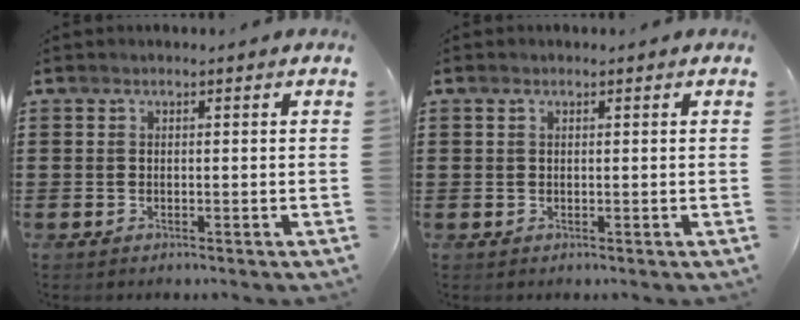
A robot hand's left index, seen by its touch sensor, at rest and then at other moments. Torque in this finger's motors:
{"motor_torque": [0.89, 0.31, 0.13, 0.03]}